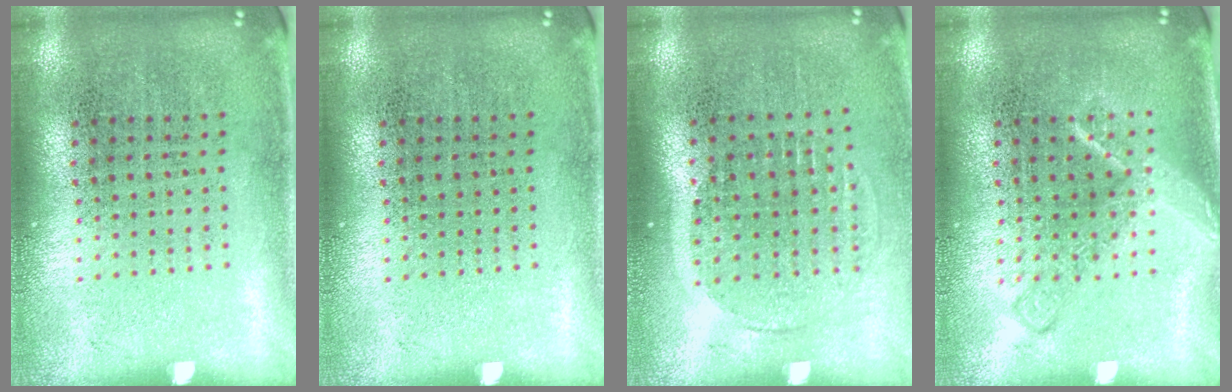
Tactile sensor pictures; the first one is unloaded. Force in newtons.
{"total": 0.0}
{"total": 1.4, "press": 1.2, "slide": 0.7}
{"total": 2.1, "press": 2.1, "slide": 0.3}